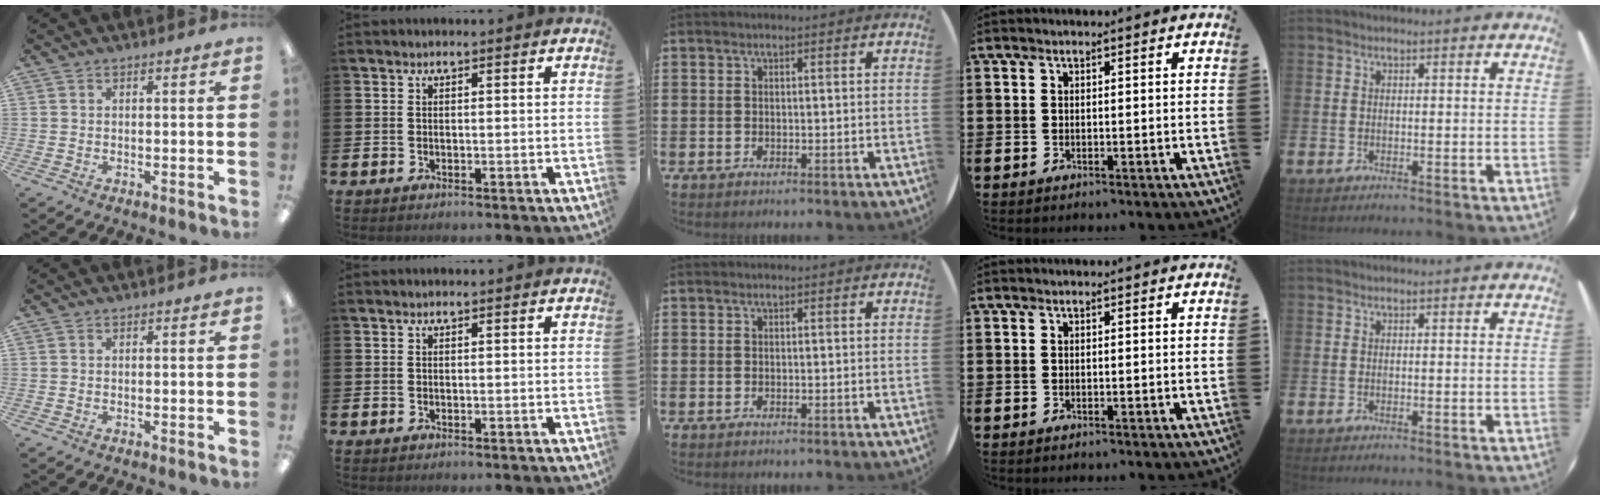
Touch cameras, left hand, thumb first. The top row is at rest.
{}